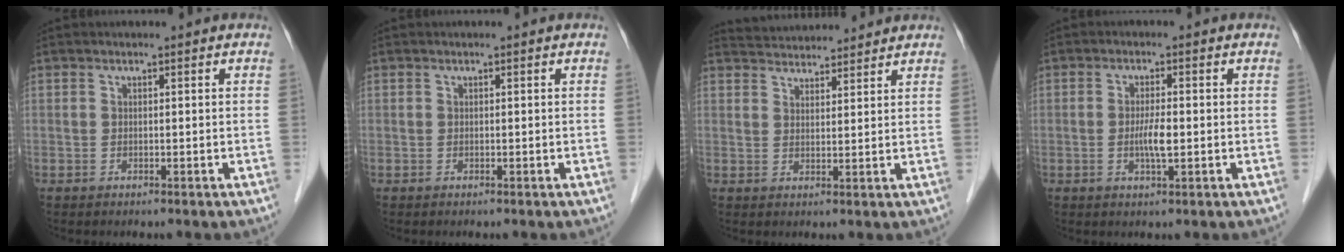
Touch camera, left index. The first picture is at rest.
{"total": 0.0}
{"total": 7.8, "force": [7.6, 1.2, 1.2], "torque": [-0.023, 0.029, 0.112]}
{"total": 3.3, "force": [-0.5, 0.4, 3.2], "torque": [-0.065, -0.003, -0.009]}